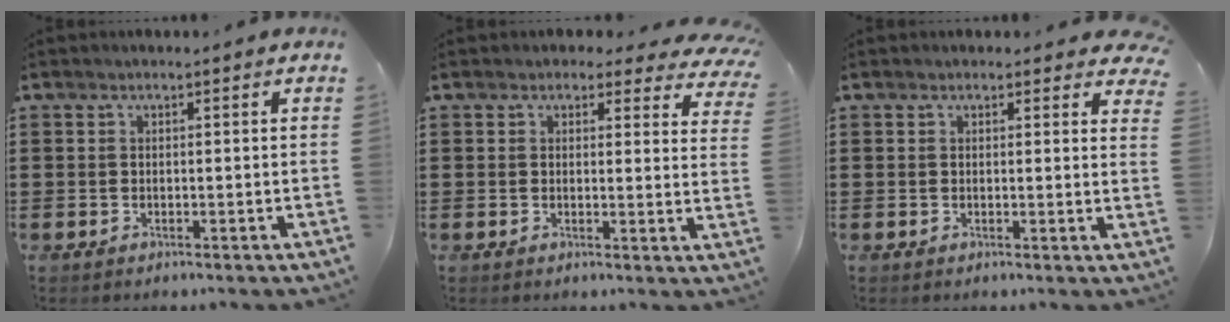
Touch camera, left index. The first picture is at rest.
{"total": 2.7, "force": [2.3, 1.0, 1.0], "torque": [-0.015, -0.009, 0.038]}
{"total": 1.7, "force": [1.5, 0.6, 0.5], "torque": [-0.005, 0.000, 0.028]}